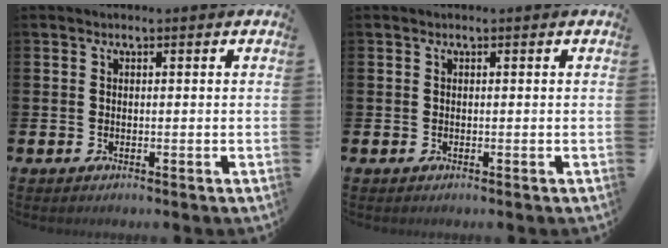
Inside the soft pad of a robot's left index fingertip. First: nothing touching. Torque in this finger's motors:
{"motor_torque": [0.00, 0.00, 0.00, 0.00]}